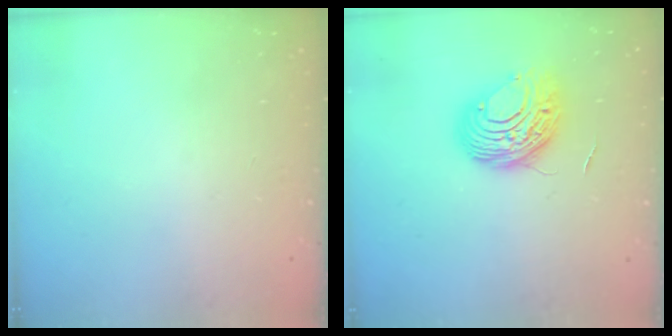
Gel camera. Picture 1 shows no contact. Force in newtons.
{"total": 9.4, "press": 9.4, "slide": 0.8}